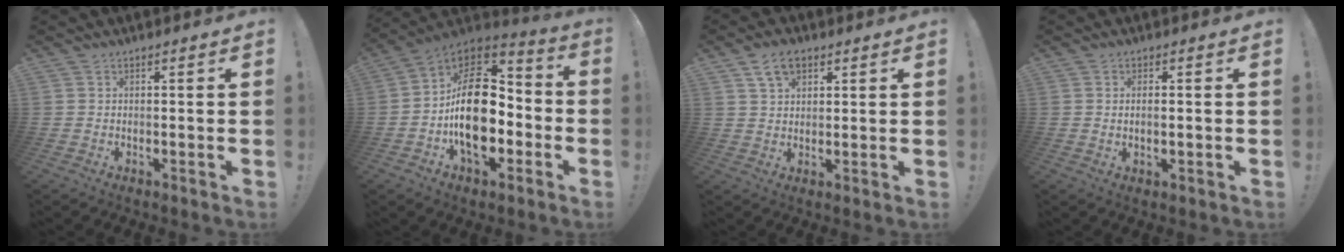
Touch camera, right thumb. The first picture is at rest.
{"total": 23.5, "force": [-2.1, 14.4, 18.5], "torque": [-0.315, 0.026, -0.024]}
{"total": 6.5, "force": [3.6, 4.1, 3.6], "torque": [-0.059, -0.004, 0.067]}
{"total": 2.1, "force": [0.2, 0.6, 2.0], "torque": [-0.025, -0.004, 0.002]}